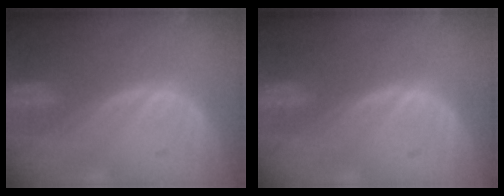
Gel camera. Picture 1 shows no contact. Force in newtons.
{"total": 0.0}